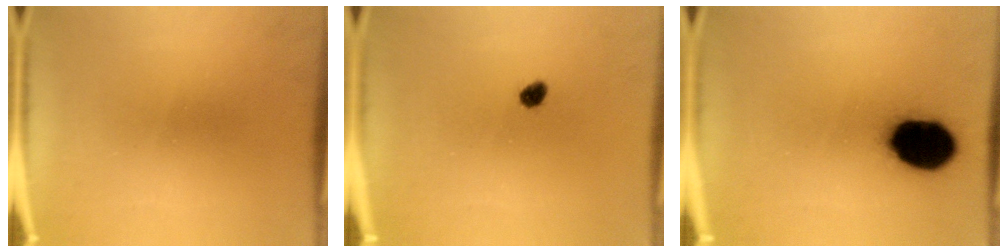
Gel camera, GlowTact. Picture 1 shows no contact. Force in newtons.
{"total": 2.0}
{"total": 16.9}